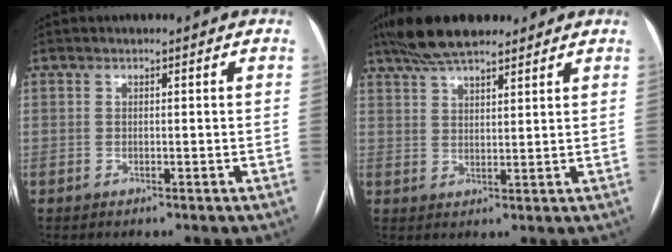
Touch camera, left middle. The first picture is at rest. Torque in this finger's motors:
{"motor_torque": [0.66, -0.59, 0.43, 0.09]}